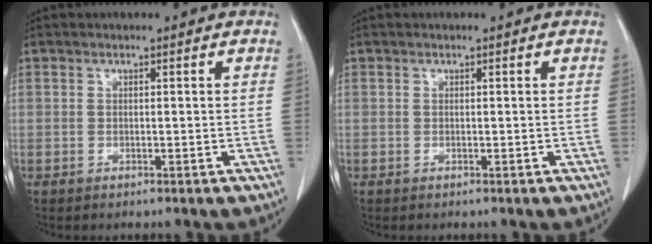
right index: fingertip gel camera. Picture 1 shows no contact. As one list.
[{"total": 0.0}]